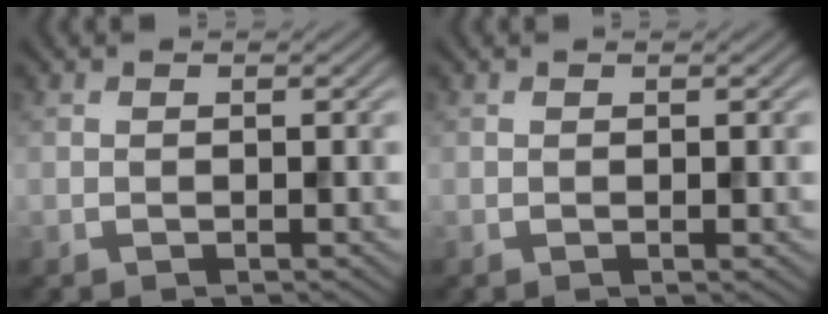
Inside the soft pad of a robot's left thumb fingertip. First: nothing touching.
{"total": 0.0}